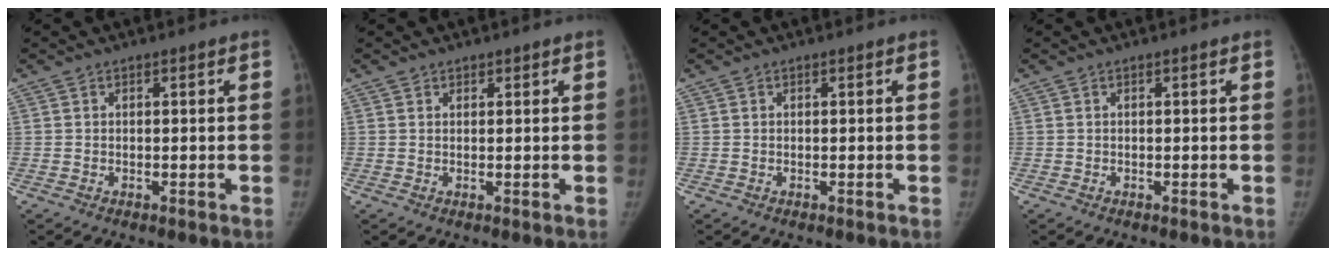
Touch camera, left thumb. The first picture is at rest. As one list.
[{"total": 0.9, "force": [0.7, 0.5, -0.1], "torque": [0.018, -0.003, 0.008]}, {"total": 0.0}, {"total": 0.0}]